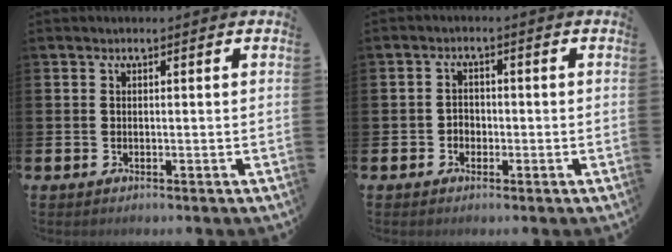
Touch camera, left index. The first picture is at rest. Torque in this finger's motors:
{"motor_torque": [-0.08, 0.03, 0.00, 0.00]}